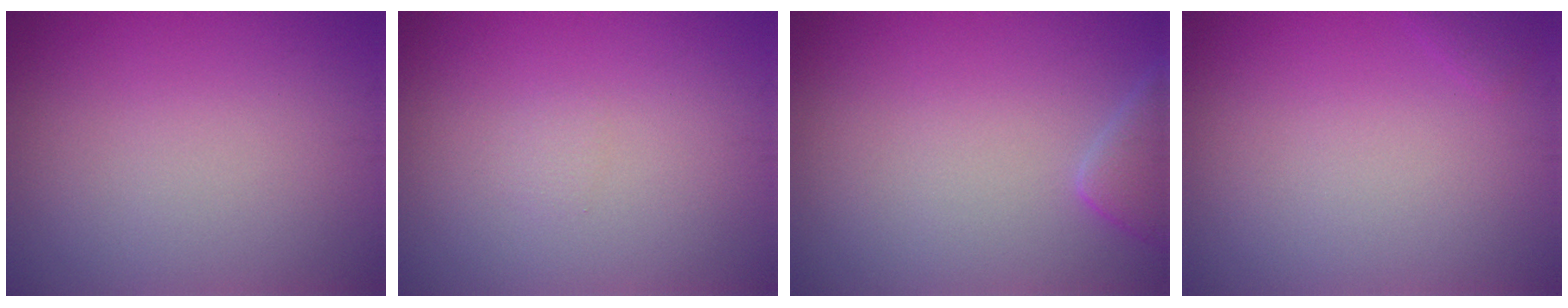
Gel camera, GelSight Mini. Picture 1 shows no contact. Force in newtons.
{"total": 0.5, "press": 0.5, "slide": 0.1}
{"total": 2.4, "press": 2.4, "slide": 0.3}
{"total": 0.5, "press": 0.5, "slide": 0.0}